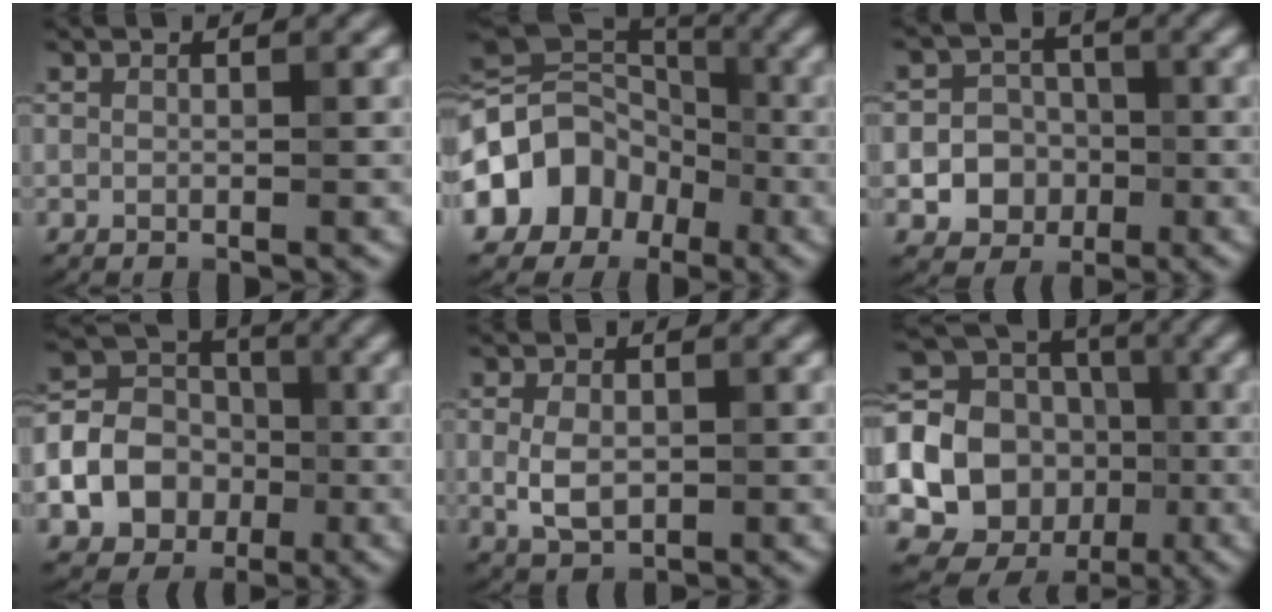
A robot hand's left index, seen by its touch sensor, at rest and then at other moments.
{"total": 11.3, "force": [-3.8, 9.0, 5.5], "torque": [-0.100, 0.012, -0.085]}
{"total": 6.2, "force": [-1.5, 5.6, 2.1], "torque": [-0.020, 0.013, -0.046]}
{"total": 12.4, "force": [-3.2, 10.7, 5.5], "torque": [-0.132, -0.006, -0.075]}
{"total": 3.1, "force": [-0.1, 1.9, 2.4], "torque": [-0.055, 0.001, -0.002]}
{"total": 16.8, "force": [-1.2, 15.2, 7.1], "torque": [-0.170, 0.004, -0.038]}